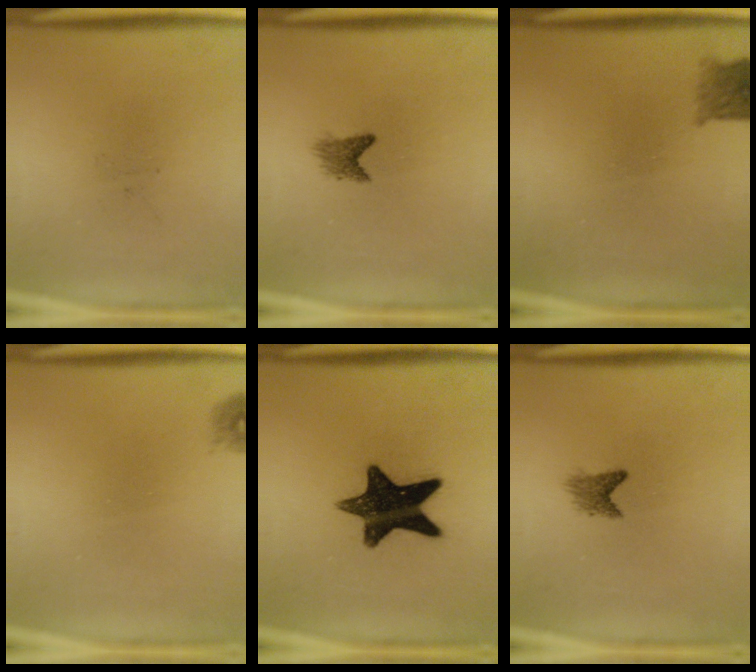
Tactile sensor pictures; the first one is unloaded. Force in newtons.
{"total": 2.1}
{"total": 2.8}
{"total": 0.9}
{"total": 14.8}
{"total": 2.1}